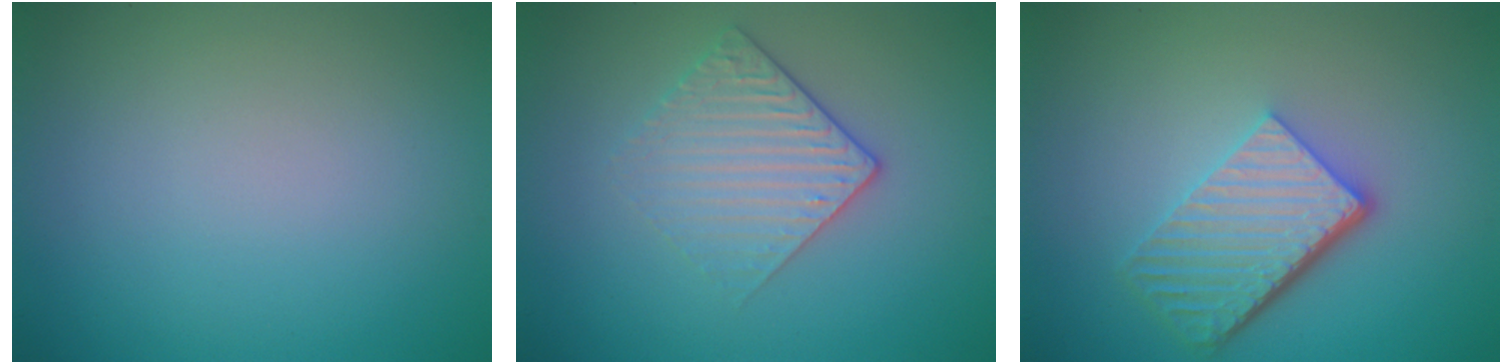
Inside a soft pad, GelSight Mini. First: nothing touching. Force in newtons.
{"total": 2.9, "press": 2.6, "slide": 1.2}
{"total": 5.7, "press": 3.9, "slide": 4.1}